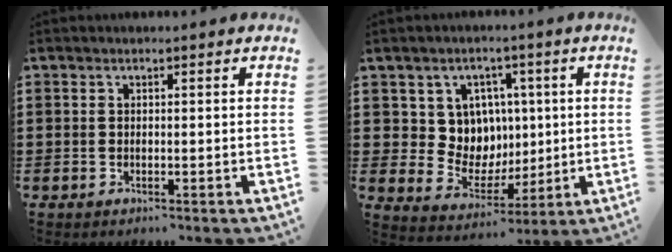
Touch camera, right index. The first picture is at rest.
{"total": 8.0, "force": [2.2, 7.4, 2.0], "torque": [-0.066, -0.005, 0.047]}